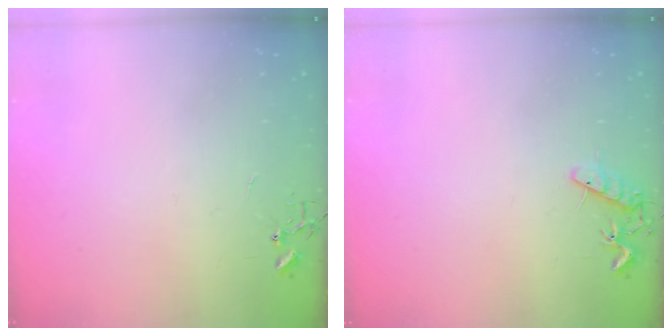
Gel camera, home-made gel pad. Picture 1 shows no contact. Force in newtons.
{"total": 7.5, "press": 7.4, "slide": 0.6}